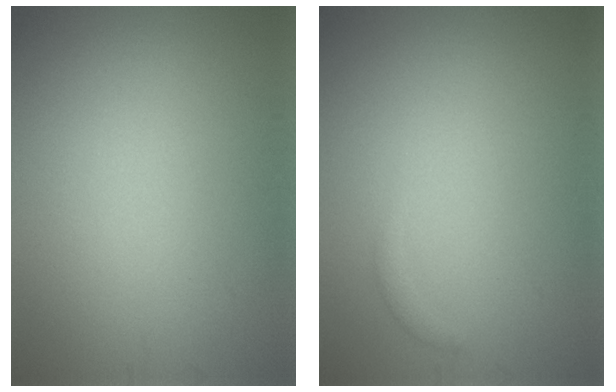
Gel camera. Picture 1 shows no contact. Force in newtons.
{"total": 0.6, "press": 0.6, "slide": 0.0}